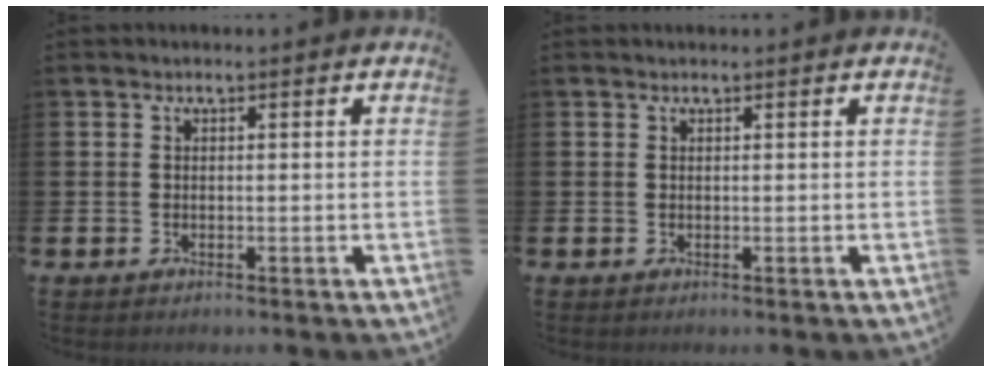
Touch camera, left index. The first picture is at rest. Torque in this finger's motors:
{"motor_torque": [0.66, -1.48, -0.42, 0.03]}